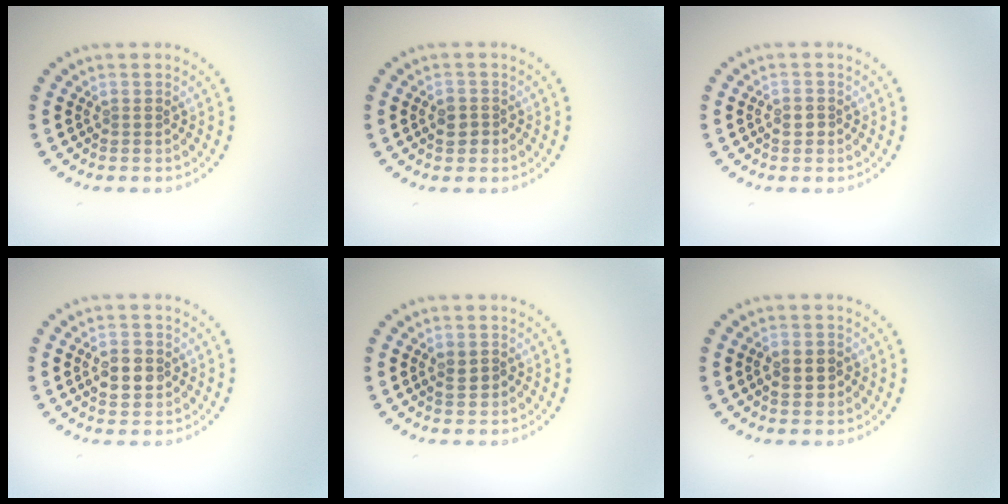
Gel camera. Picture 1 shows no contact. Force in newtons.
{"total": 1.7, "press": 1.6, "slide": 0.6}
{"total": 1.0, "press": 1.0, "slide": 0.1}
{"total": 3.4, "press": 3.4, "slide": 0.2}
{"total": 1.5, "press": 1.5, "slide": 0.1}
{"total": 2.4, "press": 2.4, "slide": 0.2}